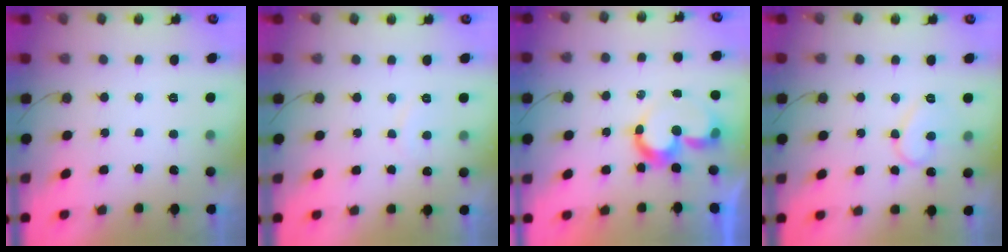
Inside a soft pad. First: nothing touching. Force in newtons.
{"total": 5.5, "press": 5.5, "slide": 0.5}
{"total": 9.0, "press": 8.9, "slide": 0.7}
{"total": 9.5, "press": 9.4, "slide": 0.7}